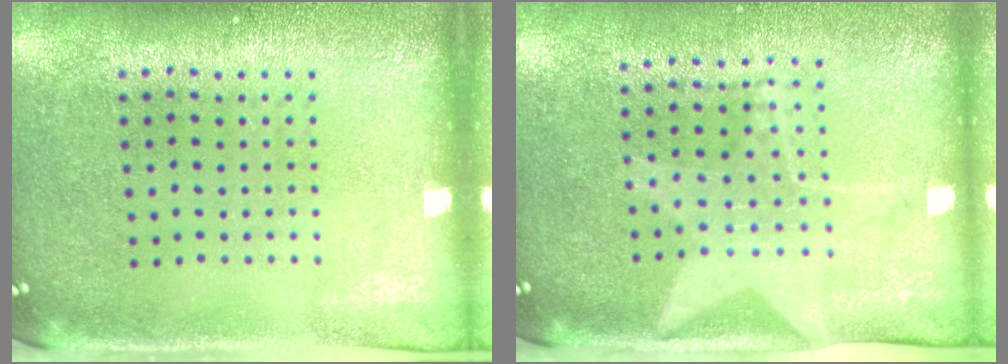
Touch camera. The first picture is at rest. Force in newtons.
{"total": 1.9, "press": 1.6, "slide": 1.1}